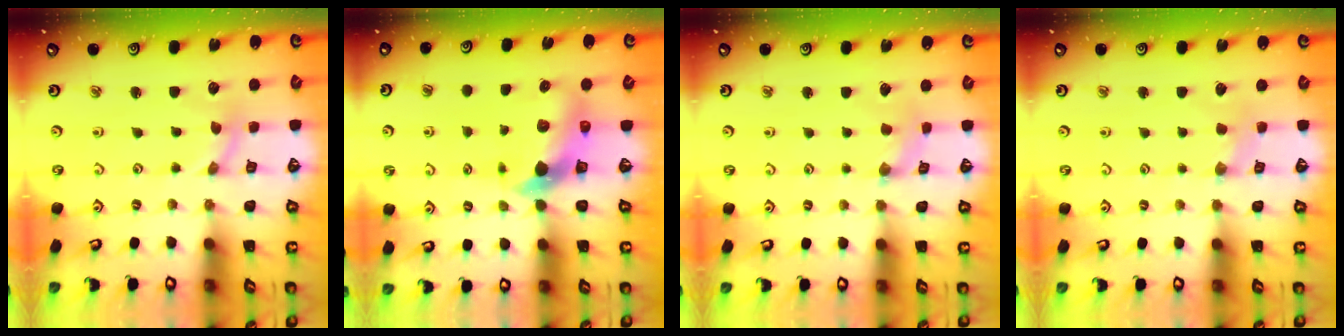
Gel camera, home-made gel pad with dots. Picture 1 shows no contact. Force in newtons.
{"total": 7.5, "press": 7.5, "slide": 0.8}
{"total": 1.4, "press": 1.3, "slide": 0.3}
{"total": 1.2, "press": 1.2, "slide": 0.1}